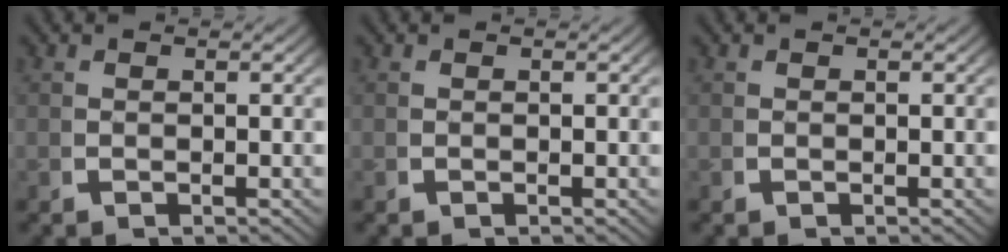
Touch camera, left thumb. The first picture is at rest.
{"total": 0.0}
{"total": 0.0}